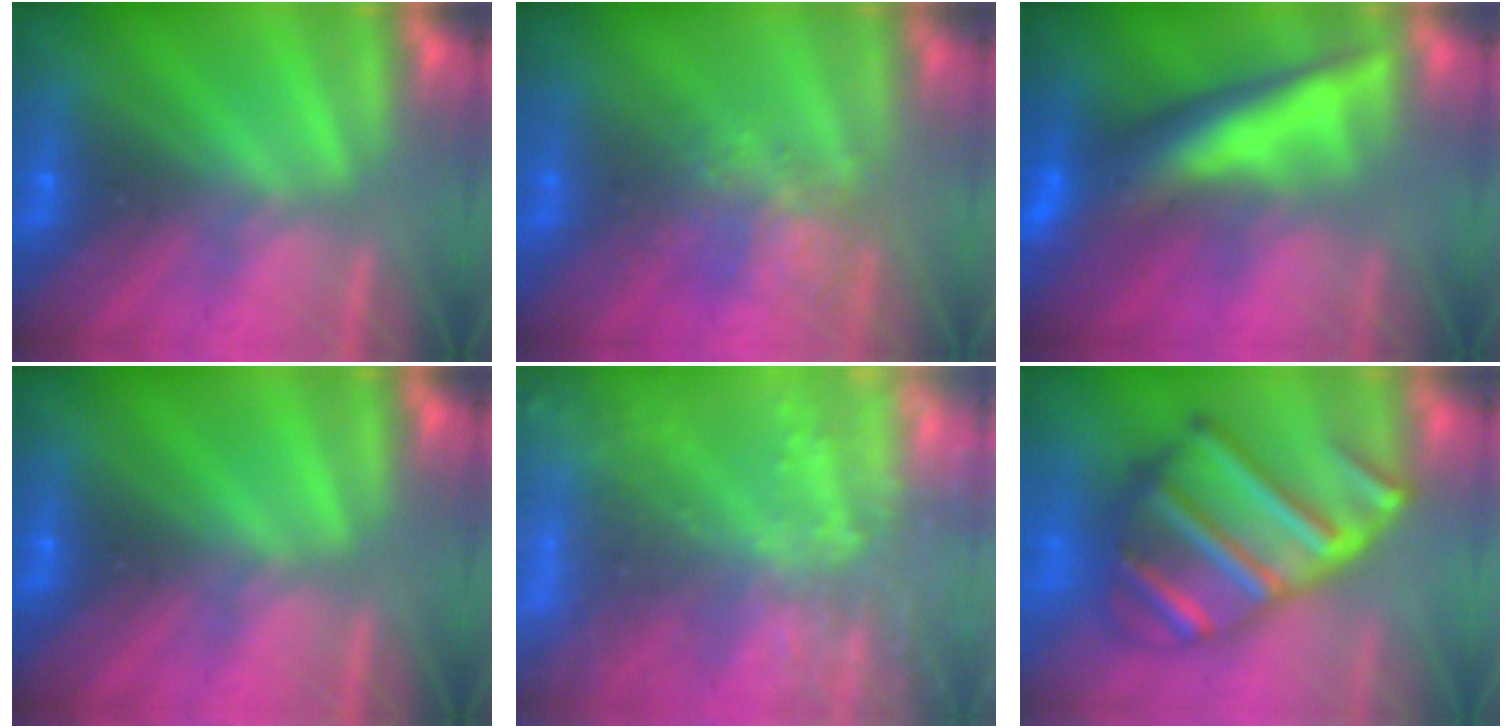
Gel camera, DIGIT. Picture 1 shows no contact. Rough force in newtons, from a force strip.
{"total": 3.8}
{"total": 6.4}
{"total": 0.0}
{"total": 7.1}
{"total": 9.1}